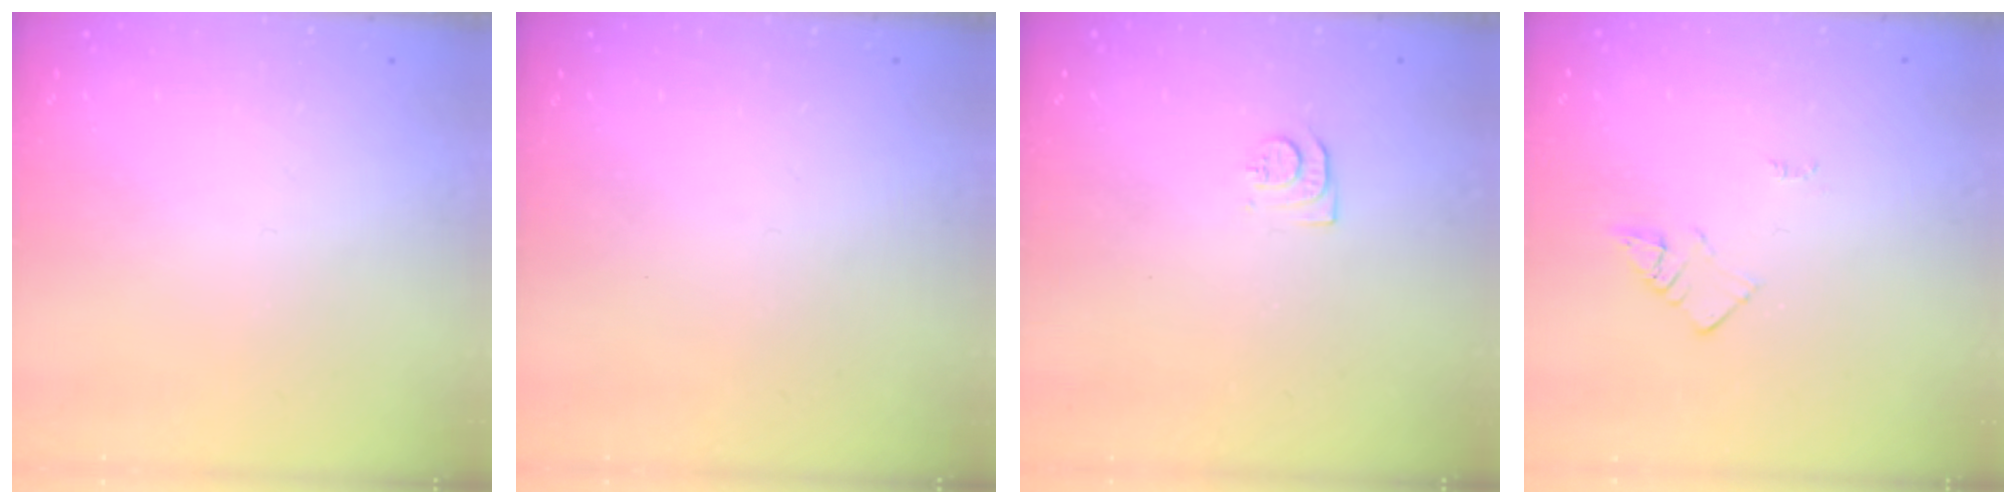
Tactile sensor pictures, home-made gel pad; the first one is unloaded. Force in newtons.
{"total": 0.0}
{"total": 8.2, "press": 8.2, "slide": 0.9}
{"total": 2.1, "press": 2.1, "slide": 0.3}